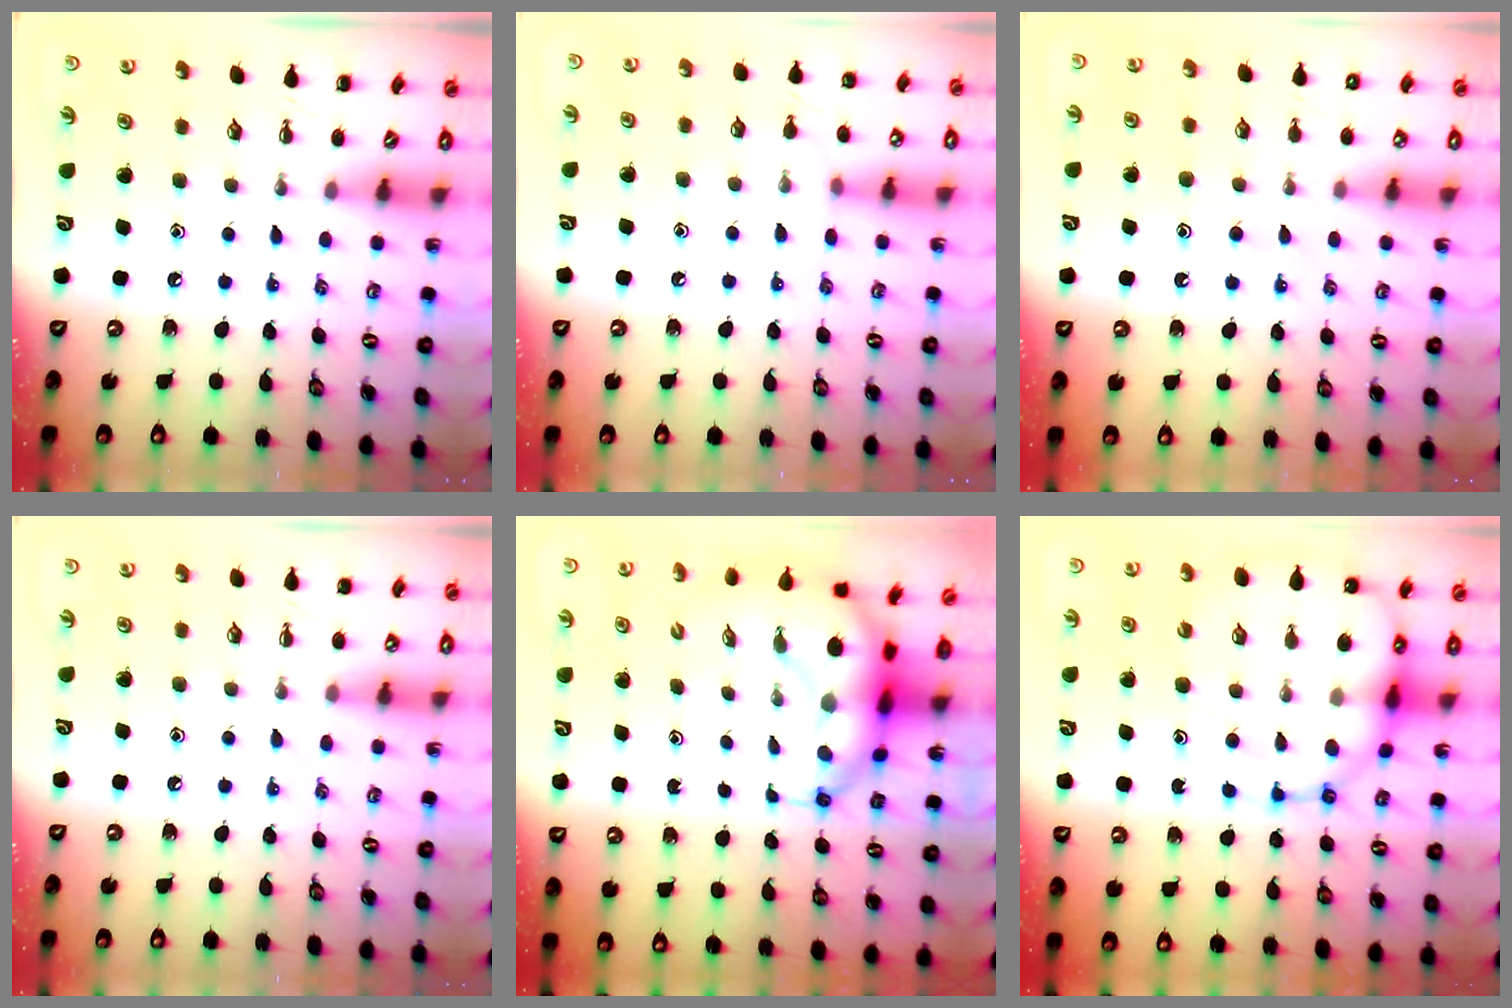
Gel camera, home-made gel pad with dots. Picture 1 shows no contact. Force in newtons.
{"total": 7.3, "press": 7.1, "slide": 1.3}
{"total": 7.7, "press": 7.7, "slide": 1.0}
{"total": 4.3, "press": 3.9, "slide": 1.8}
{"total": 8.2, "press": 7.9, "slide": 2.3}
{"total": 15.7, "press": 15.4, "slide": 3.3}